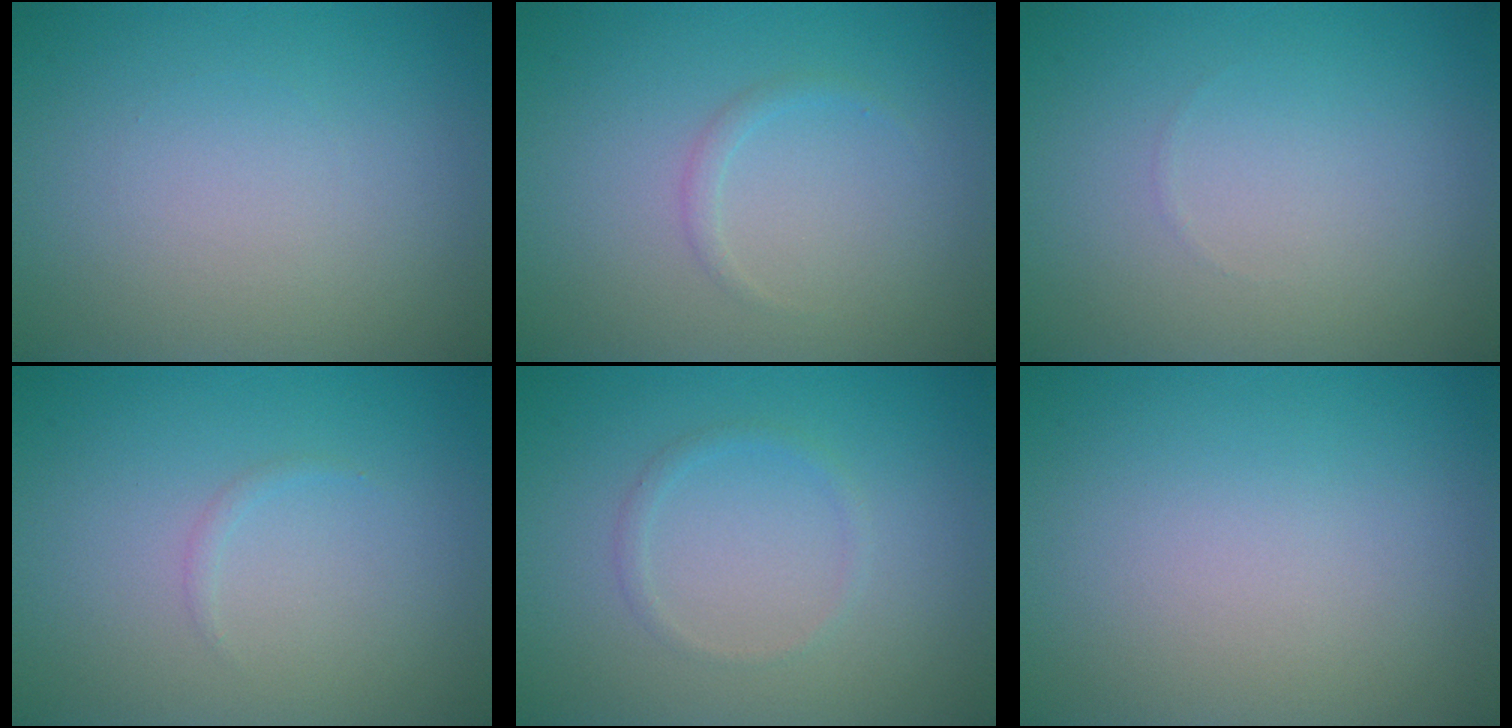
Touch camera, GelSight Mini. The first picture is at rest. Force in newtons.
{"total": 0.8, "press": 0.8, "slide": 0.1}
{"total": 0.0}
{"total": 0.5, "press": 0.5, "slide": 0.0}
{"total": 0.9, "press": 0.9, "slide": 0.1}
{"total": 0.0}